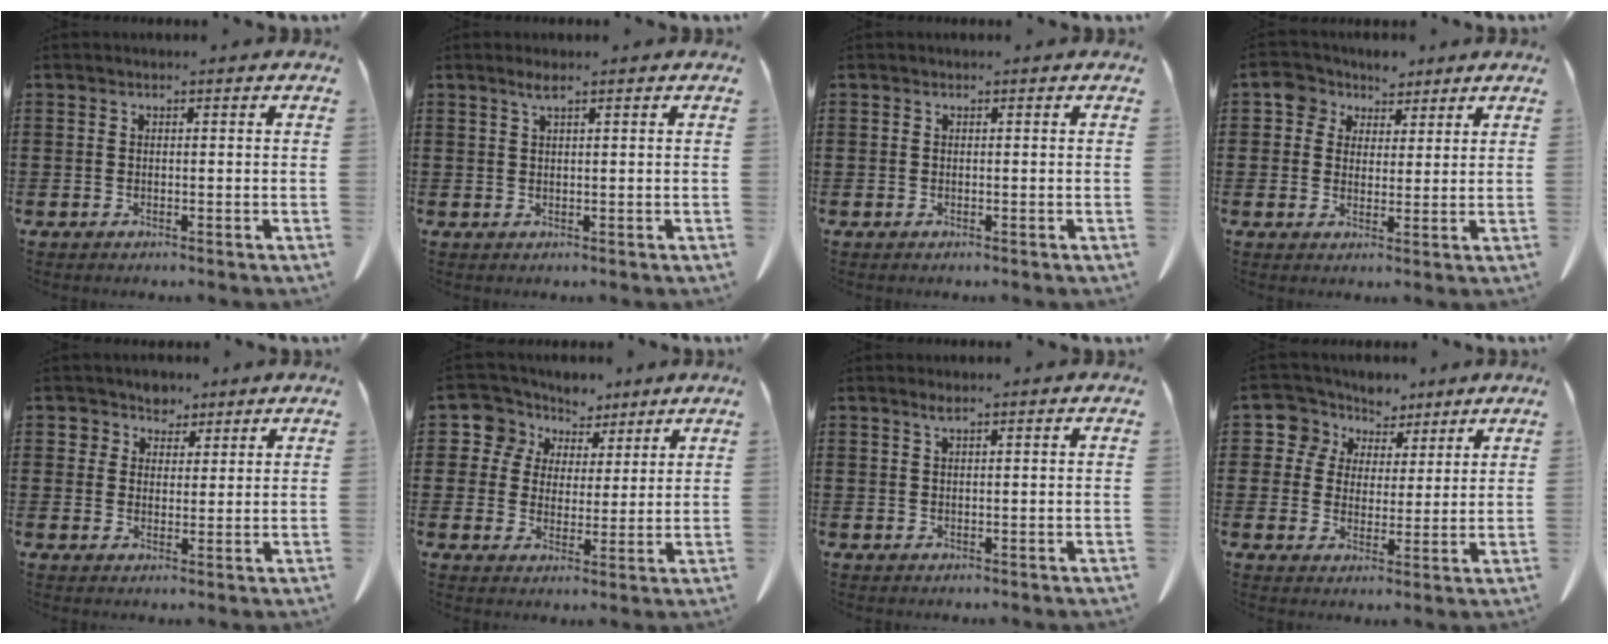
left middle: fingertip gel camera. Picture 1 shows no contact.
{"total": 1.6, "force": [1.0, 0.1, 1.3], "torque": [-0.027, 0.001, 0.018]}
{"total": 0.0}
{"total": 5.2, "force": [3.3, 3.9, 1.1], "torque": [-0.040, 0.006, 0.057]}
{"total": 3.8, "force": [2.7, 2.6, 0.2], "torque": [-0.015, 0.005, 0.048]}
{"total": 7.2, "force": [5.0, 5.2, 0.7], "torque": [-0.060, -0.015, 0.092]}
{"total": 1.2, "force": [0.8, 0.0, 0.9], "torque": [-0.019, 0.000, 0.014]}
{"total": 6.7, "force": [4.6, 4.8, 0.5], "torque": [-0.053, -0.014, 0.083]}